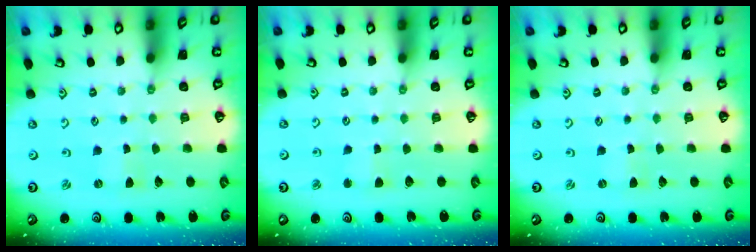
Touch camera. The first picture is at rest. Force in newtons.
{"total": 2.5, "press": 2.5, "slide": 0.3}
{"total": 0.0}